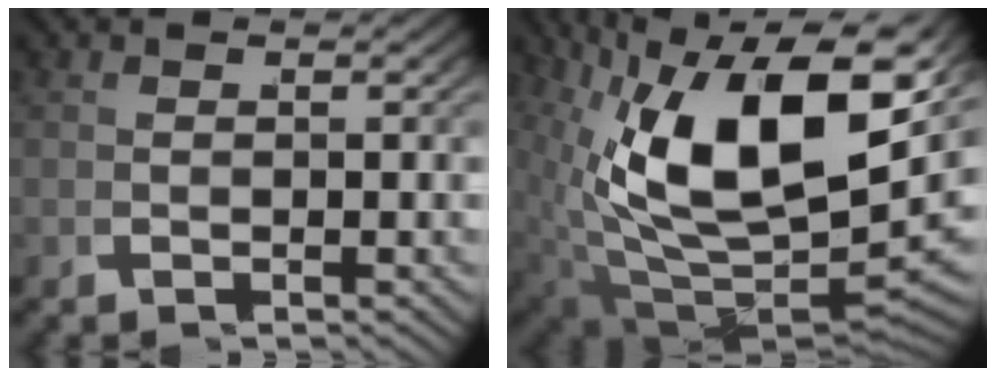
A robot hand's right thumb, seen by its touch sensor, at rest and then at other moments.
{"total": 17.0, "force": [1.2, 8.9, 14.4], "torque": [-0.289, -0.068, 0.064]}